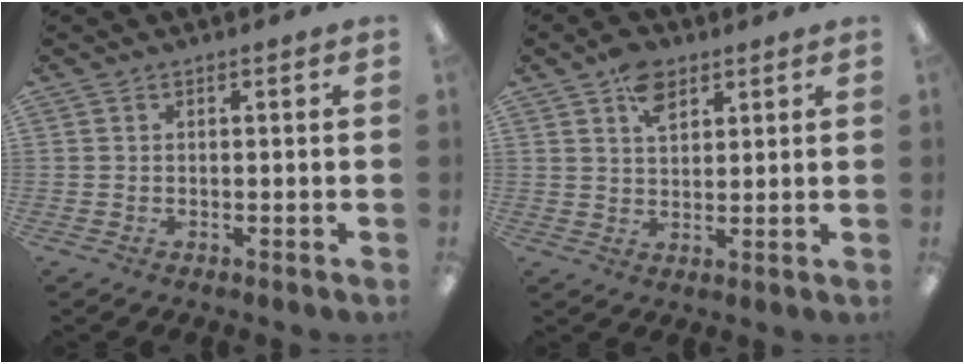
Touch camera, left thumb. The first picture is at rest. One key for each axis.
{"total": 6.7, "fx": 3.9, "fy": 4.0, "fz": 3.6, "tx": -0.059, "ty": -0.007, "tz": 0.069}